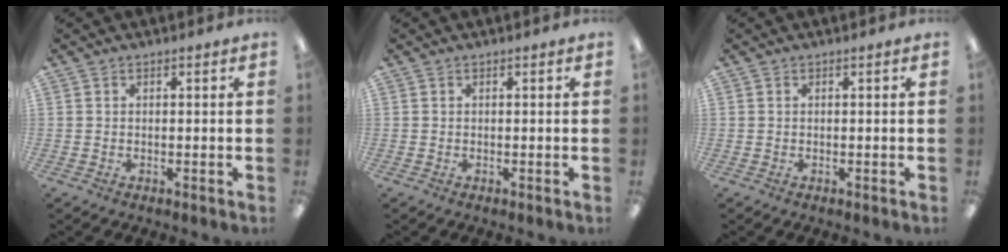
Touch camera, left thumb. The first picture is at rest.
{"total": 0.0}
{"total": 0.0}